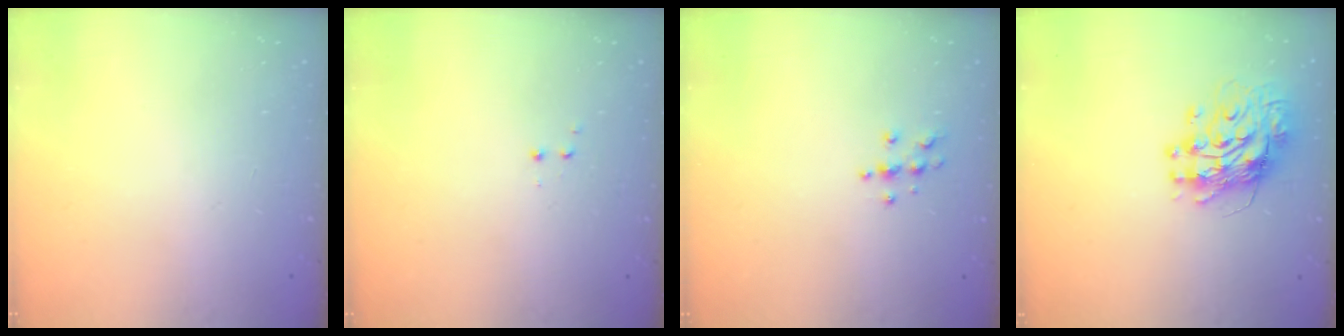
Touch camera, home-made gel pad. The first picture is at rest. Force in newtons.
{"total": 1.2, "press": 1.1, "slide": 0.5}
{"total": 5.6, "press": 5.5, "slide": 0.7}
{"total": 11.6, "press": 11.6, "slide": 1.2}